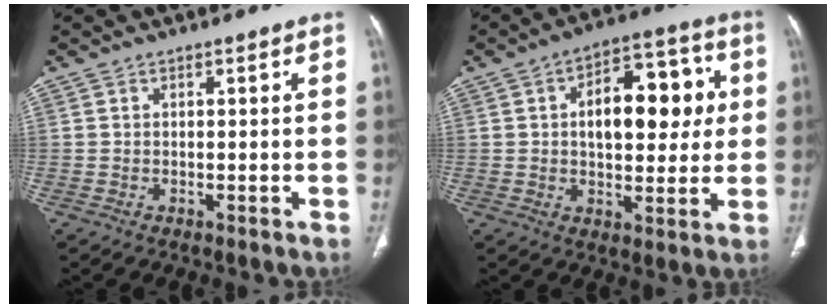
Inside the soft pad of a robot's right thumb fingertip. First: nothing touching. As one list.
[{"total": 16.4, "force": [2.7, 8.9, 13.5], "torque": [-0.153, 0.022, 0.039]}]